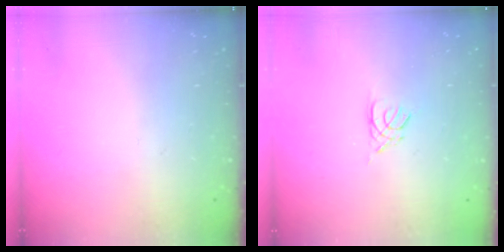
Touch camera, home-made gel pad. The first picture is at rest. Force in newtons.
{"total": 2.7, "press": 2.7, "slide": 0.5}